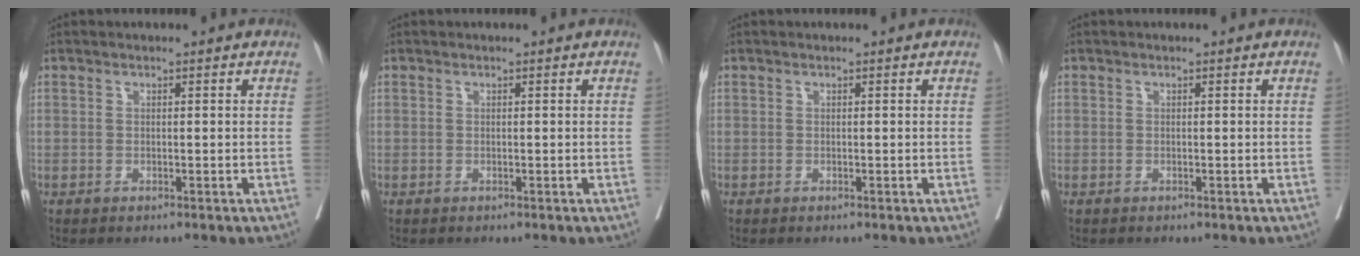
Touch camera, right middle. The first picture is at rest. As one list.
[{"total": 0.0}, {"total": 0.0}, {"total": 0.0}]